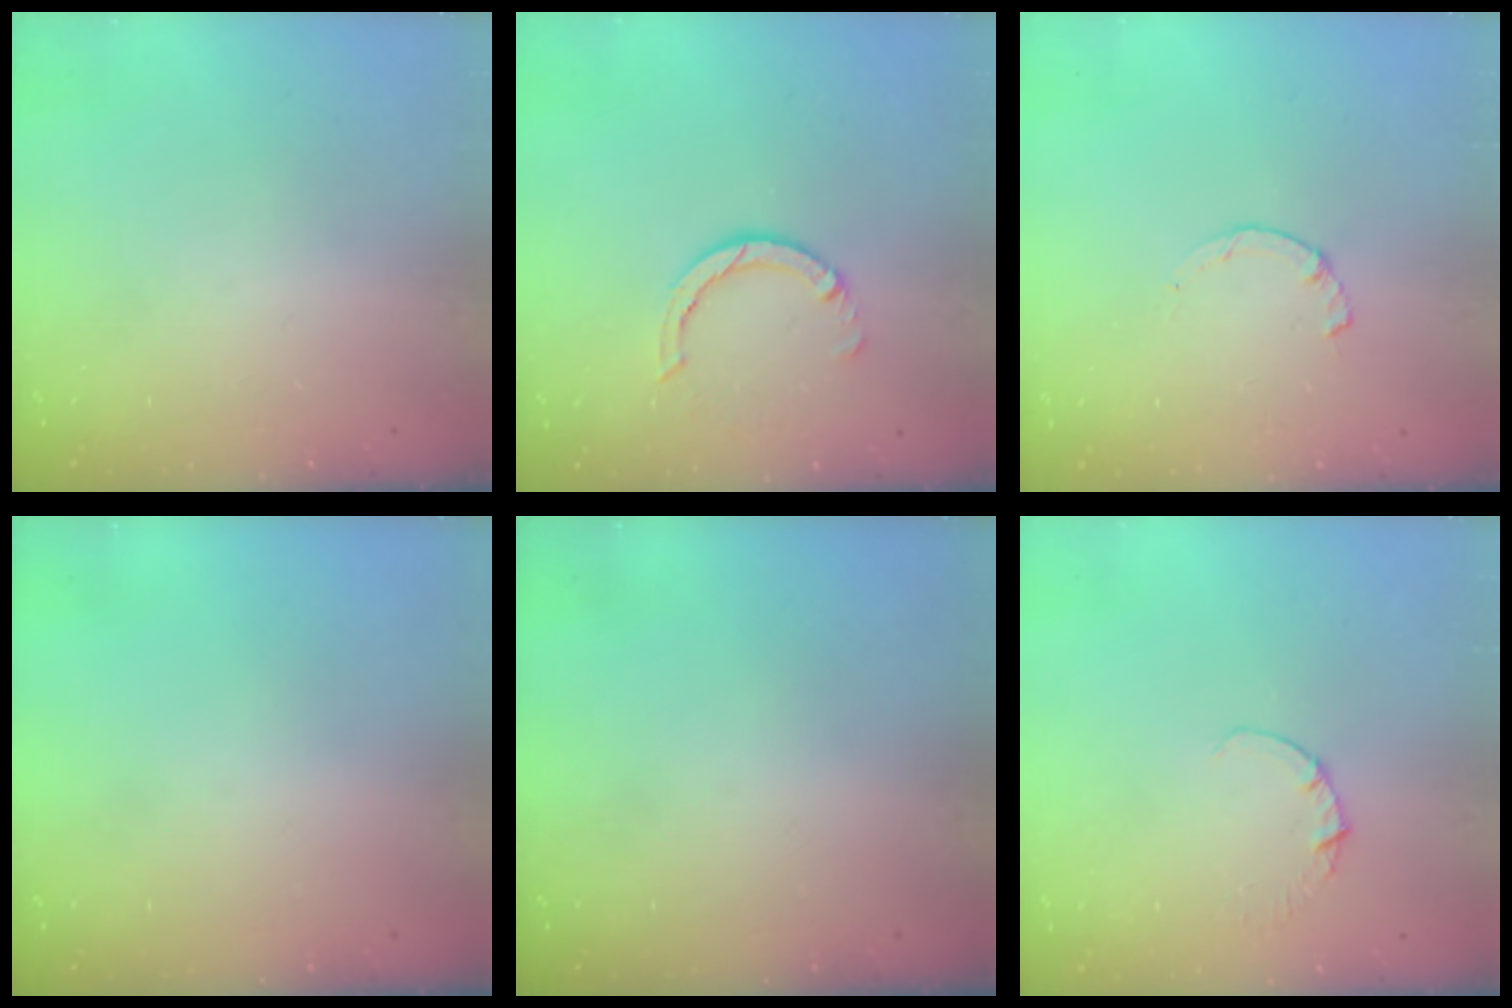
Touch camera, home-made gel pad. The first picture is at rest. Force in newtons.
{"total": 5.2, "press": 5.2, "slide": 0.4}
{"total": 2.2, "press": 2.2, "slide": 0.2}
{"total": 0.0}
{"total": 0.0}
{"total": 1.1, "press": 1.1, "slide": 0.1}